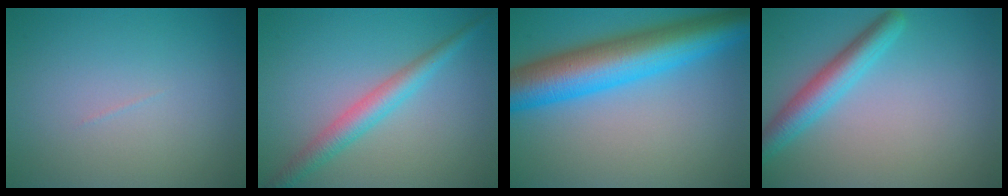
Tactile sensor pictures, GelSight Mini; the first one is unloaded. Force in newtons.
{"total": 3.3, "press": 3.3, "slide": 0.1}
{"total": 10.5, "press": 10.5, "slide": 0.2}
{"total": 3.9, "press": 3.9, "slide": 0.2}